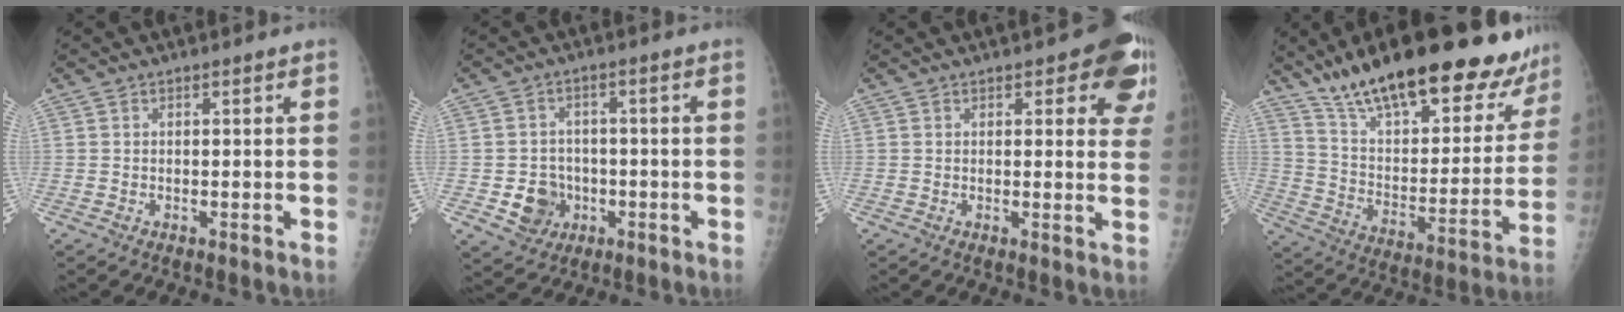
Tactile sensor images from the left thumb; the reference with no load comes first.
{"total": 6.6, "force": [-1.8, 5.9, 2.3], "torque": [-0.009, 0.011, -0.025]}
{"total": 9.2, "force": [4.8, 4.0, 6.8], "torque": [-0.035, -0.015, 0.044]}
{"total": 31.1, "force": [23.5, 10.0, 17.8], "torque": [-0.234, -0.073, 0.352]}